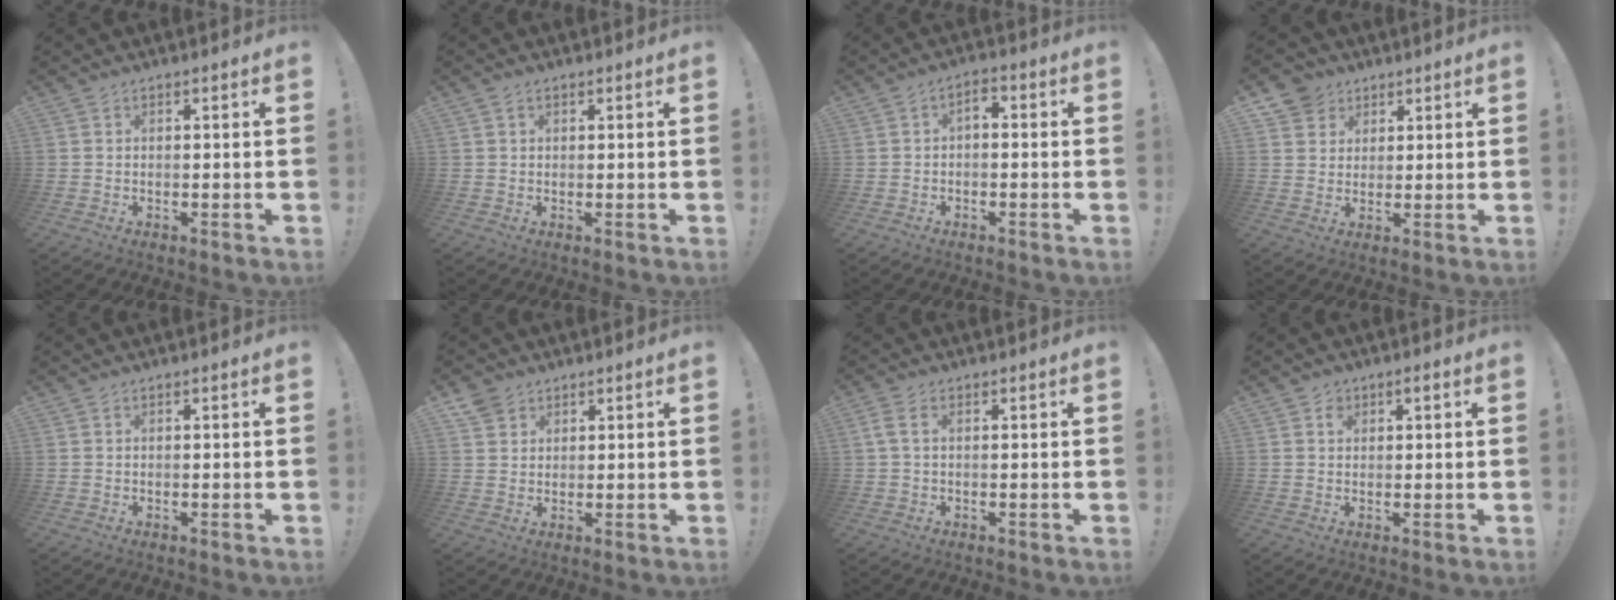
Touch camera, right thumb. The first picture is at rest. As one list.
[{"total": 1.1, "force": [0.6, 0.8, 0.4], "torque": [-0.005, 0.001, 0.009]}, {"total": 2.8, "force": [-1.1, 1.4, 2.2], "torque": [-0.038, 0.008, -0.022]}, {"total": 6.1, "force": [3.6, 4.9, 0.7], "torque": [-0.013, -0.022, 0.070]}, {"total": 0.0}, {"total": 4.0, "force": [2.7, 2.9, 0.8], "torque": [-0.005, -0.014, 0.049]}, {"total": 3.2, "force": [0.8, 1.5, 2.7], "torque": [-0.054, 0.005, 0.017]}, {"total": 1.9, "force": [0.6, 1.5, 1.1], "torque": [-0.011, 0.000, 0.006]}]